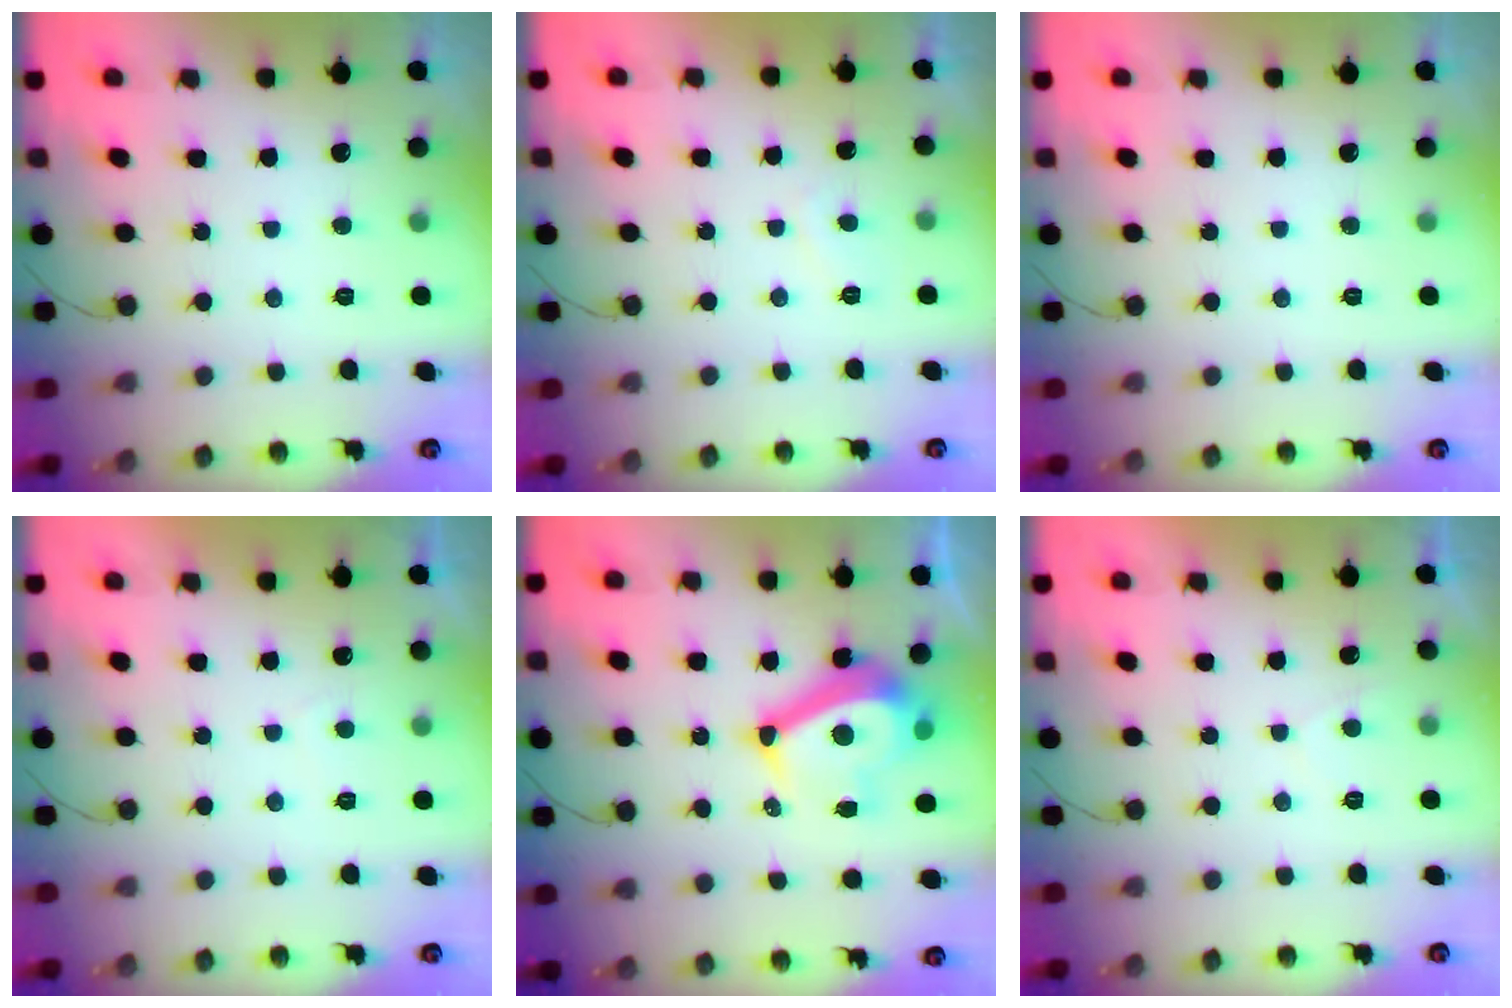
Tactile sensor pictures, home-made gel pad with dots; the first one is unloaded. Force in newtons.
{"total": 0.8, "press": 0.5, "slide": 0.6}
{"total": 0.0}
{"total": 0.5, "press": 0.0, "slide": 0.5}
{"total": 10.4, "press": 9.9, "slide": 3.1}
{"total": 0.8, "press": 0.6, "slide": 0.6}